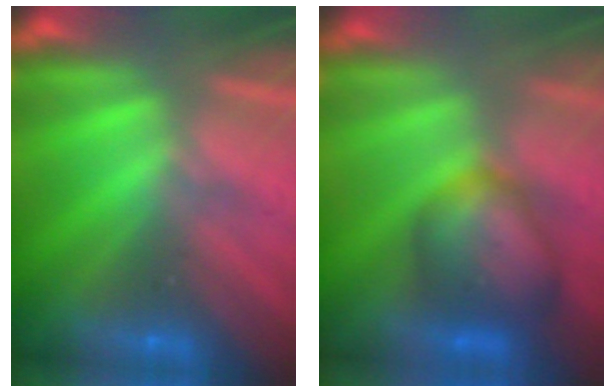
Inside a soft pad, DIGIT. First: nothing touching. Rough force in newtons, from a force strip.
{"total": 6.6}